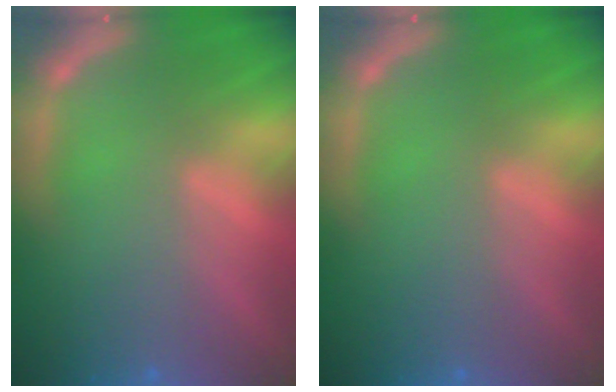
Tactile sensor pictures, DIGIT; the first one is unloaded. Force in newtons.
{"total": 0.0}